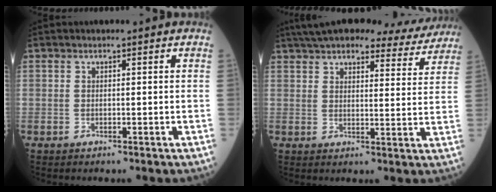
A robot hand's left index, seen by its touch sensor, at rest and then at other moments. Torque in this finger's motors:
{"motor_torque": [0.85, -1.29, -0.02, 0.07]}